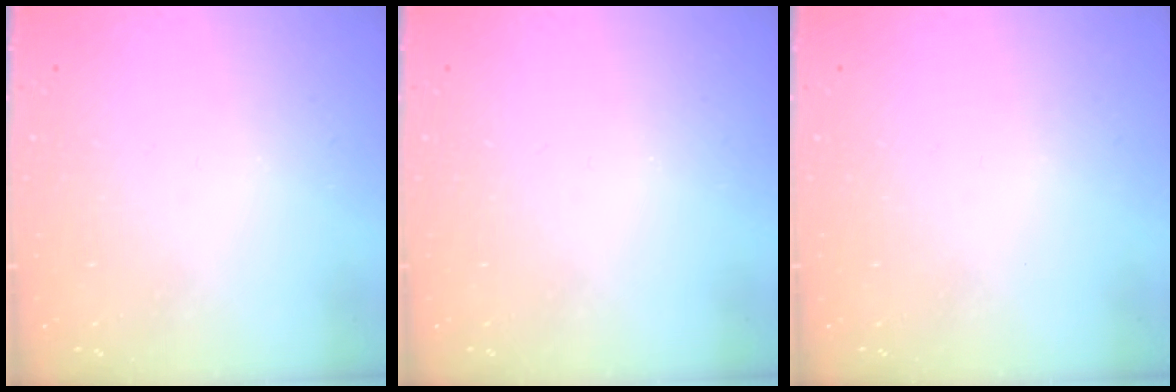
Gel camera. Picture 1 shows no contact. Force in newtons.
{"total": 0.0}
{"total": 0.0}